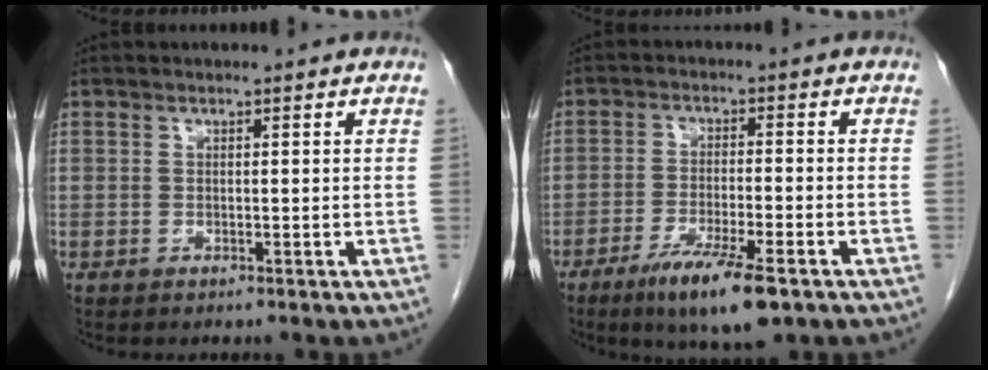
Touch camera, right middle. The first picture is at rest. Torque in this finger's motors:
{"motor_torque": [1.18, -0.96, 0.15, 0.04]}